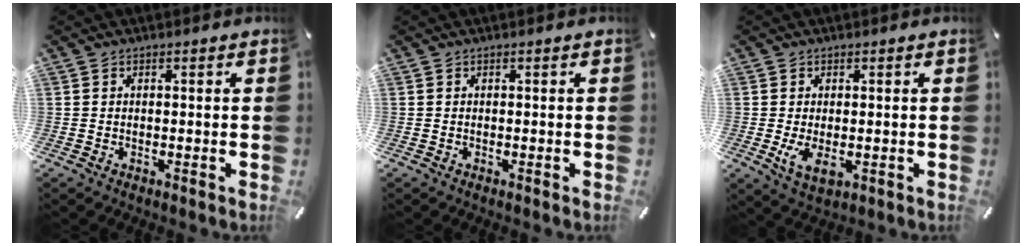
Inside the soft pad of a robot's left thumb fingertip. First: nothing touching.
{"total": 0.0}
{"total": 5.1, "force": [-0.4, 2.8, 4.3], "torque": [-0.085, -0.011, -0.013]}